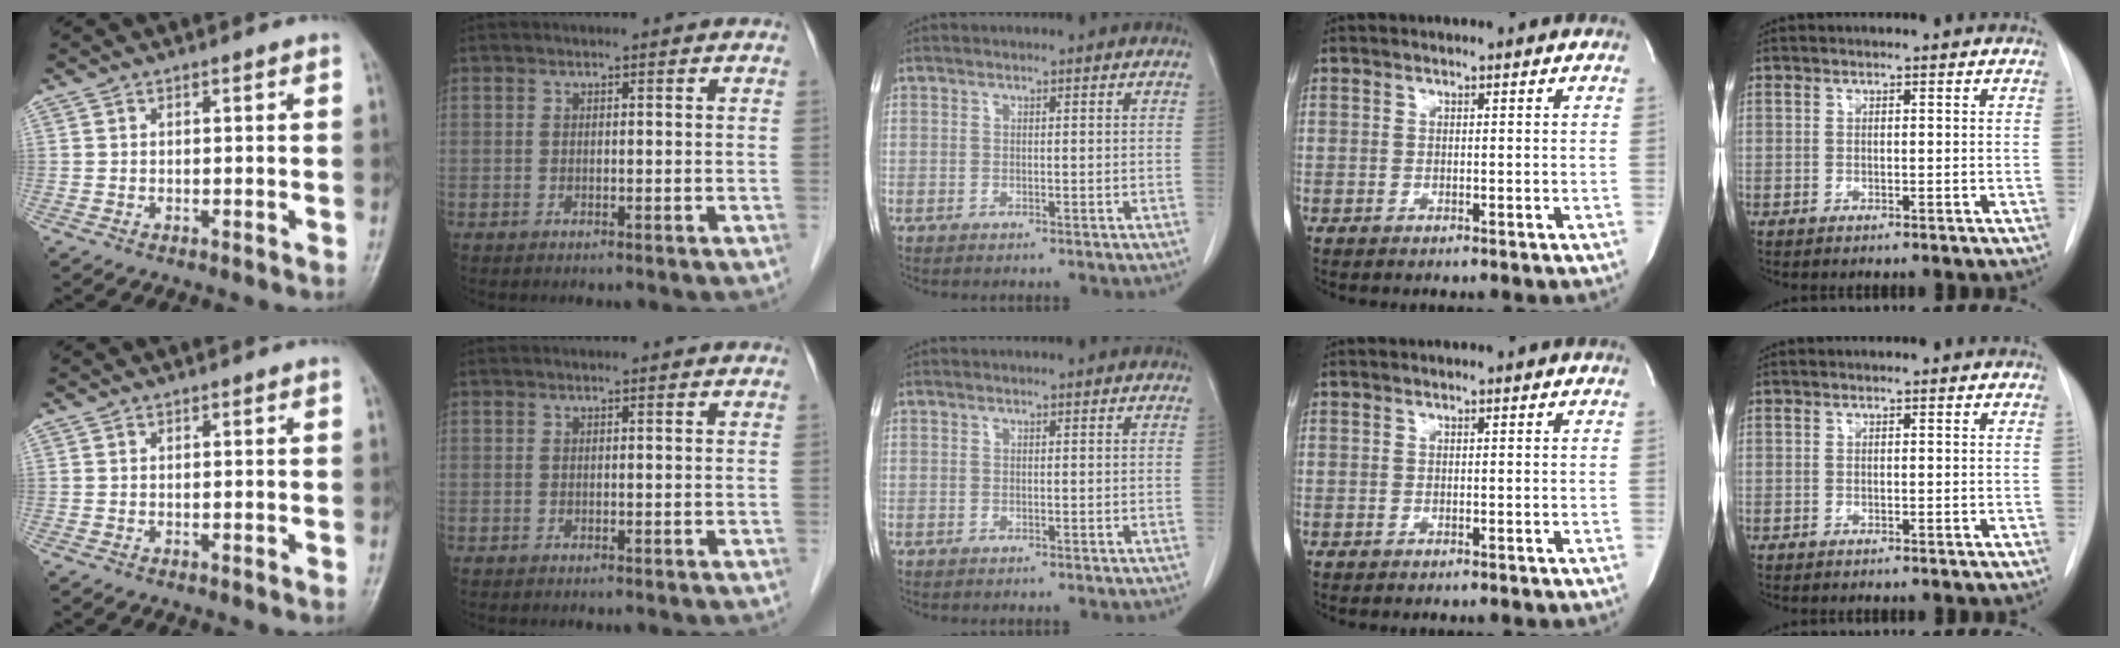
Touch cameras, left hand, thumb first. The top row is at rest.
{}